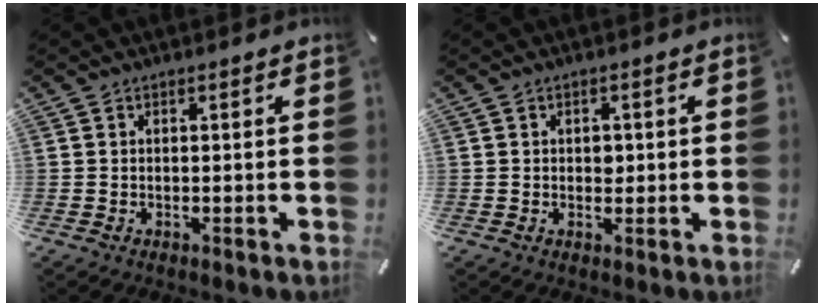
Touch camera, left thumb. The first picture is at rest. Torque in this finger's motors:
{"motor_torque": [0.22, 0.78, 0.11, -0.20, 0.00]}